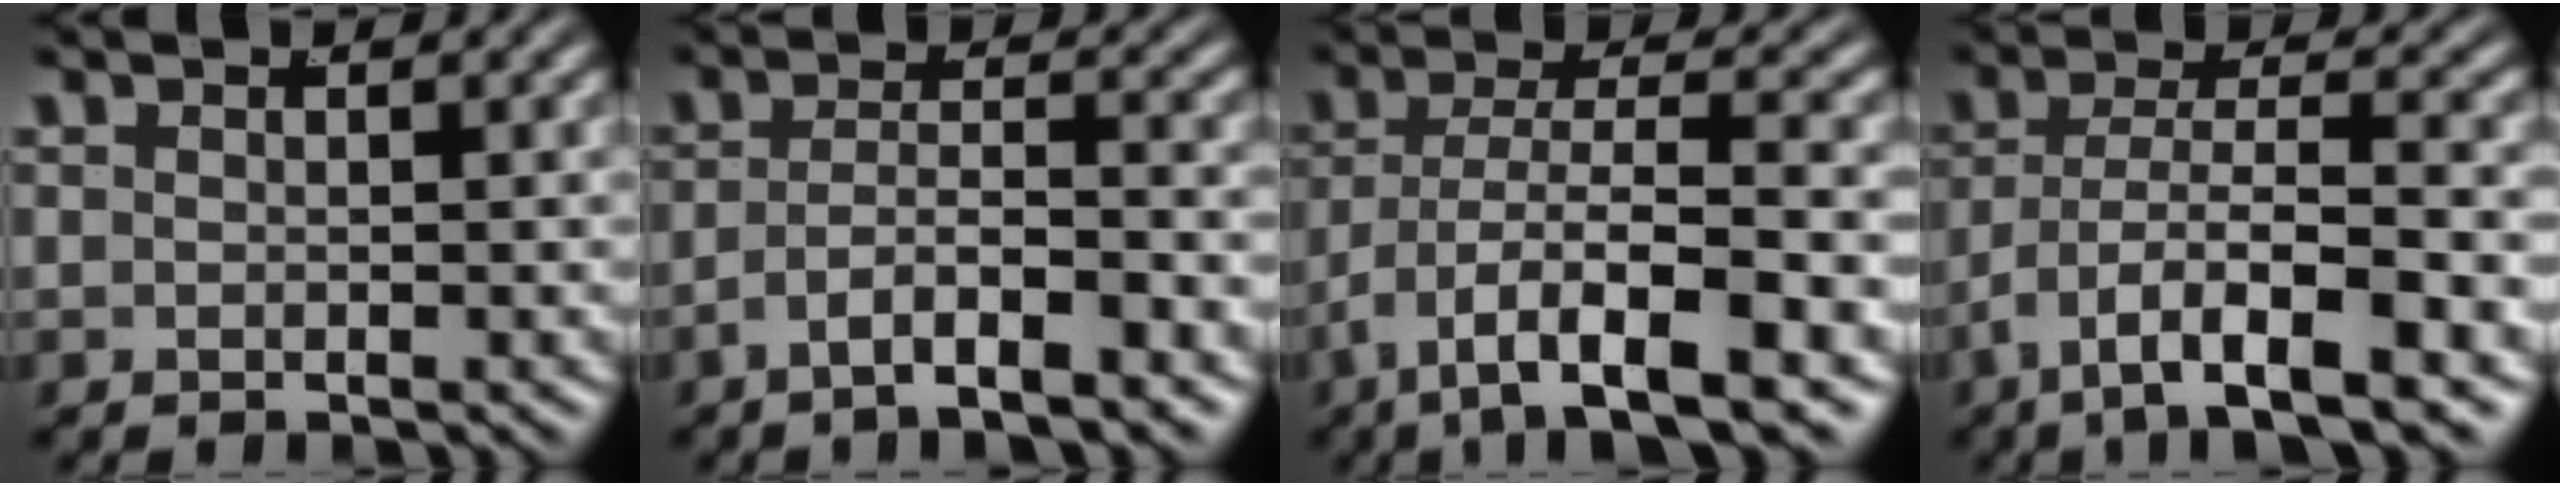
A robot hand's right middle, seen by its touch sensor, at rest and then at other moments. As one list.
[{"total": 4.5, "force": [-3.3, 1.0, 2.9], "torque": [-0.055, -0.018, -0.048]}, {"total": 8.0, "force": [-4.5, 2.9, 6.0], "torque": [-0.117, -0.033, -0.051]}, {"total": 7.0, "force": [-3.7, 2.5, 5.4], "torque": [-0.108, -0.030, -0.042]}]